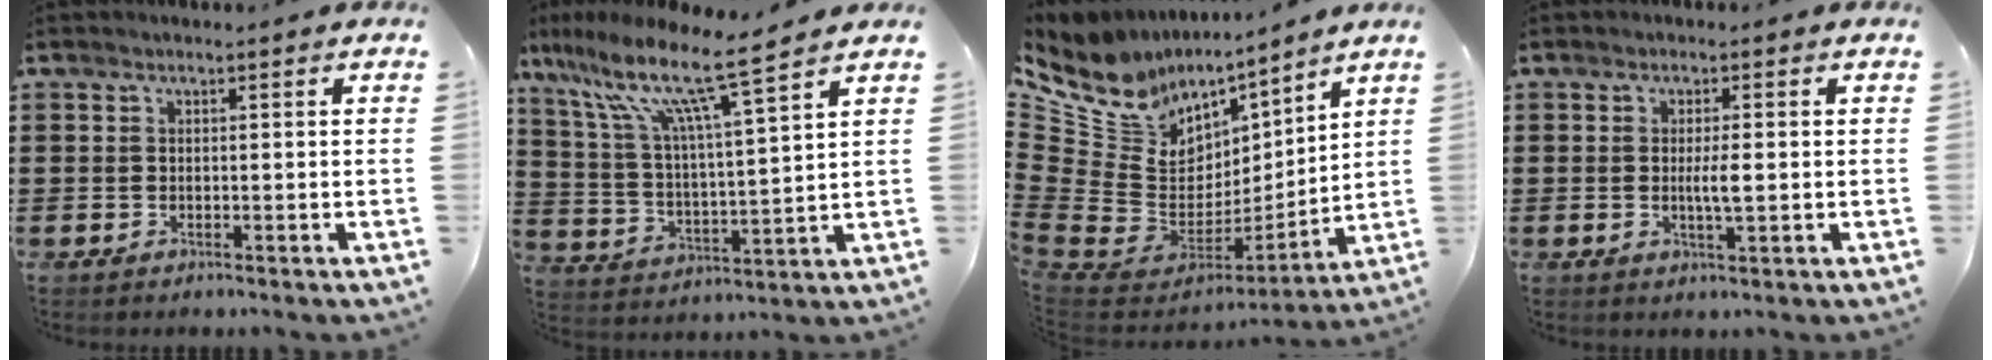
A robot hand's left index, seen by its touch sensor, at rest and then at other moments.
{"total": 10.7, "force": [8.1, 0.5, 6.9], "torque": [-0.167, -0.052, 0.129]}
{"total": 10.1, "force": [6.2, 7.5, 2.7], "torque": [-0.130, -0.075, 0.109]}
{"total": 3.0, "force": [-0.1, 0.4, 2.9], "torque": [-0.054, -0.005, -0.003]}